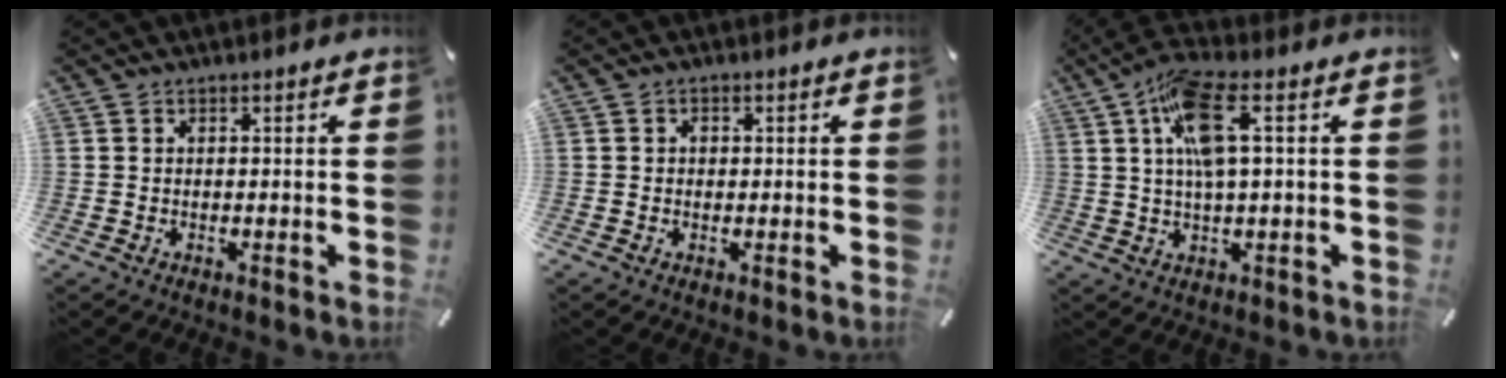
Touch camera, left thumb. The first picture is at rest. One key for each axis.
{"total": 1.0, "fx": 0.1, "fy": 0.9, "fz": 0.4, "tx": 0.000, "ty": 0.002, "tz": -0.002}
{"total": 10.0, "fx": 2.2, "fy": 2.5, "fz": 9.5, "tx": -0.184, "ty": 0.002, "tz": 0.038}